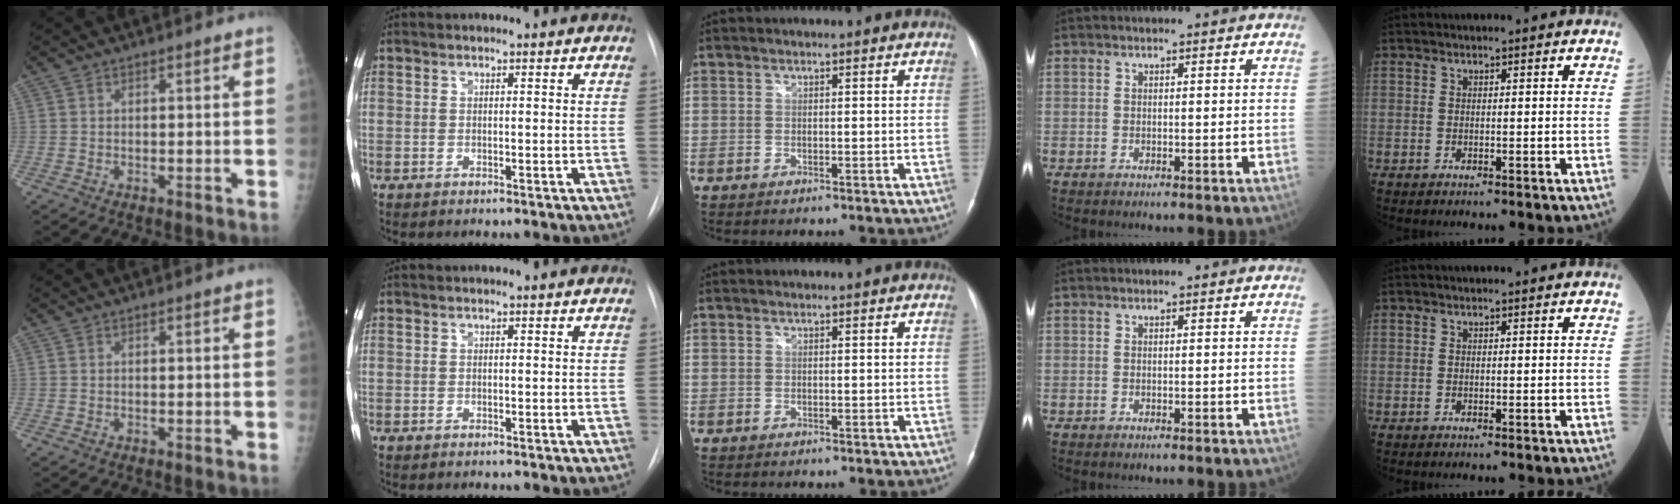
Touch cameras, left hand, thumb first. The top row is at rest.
{}